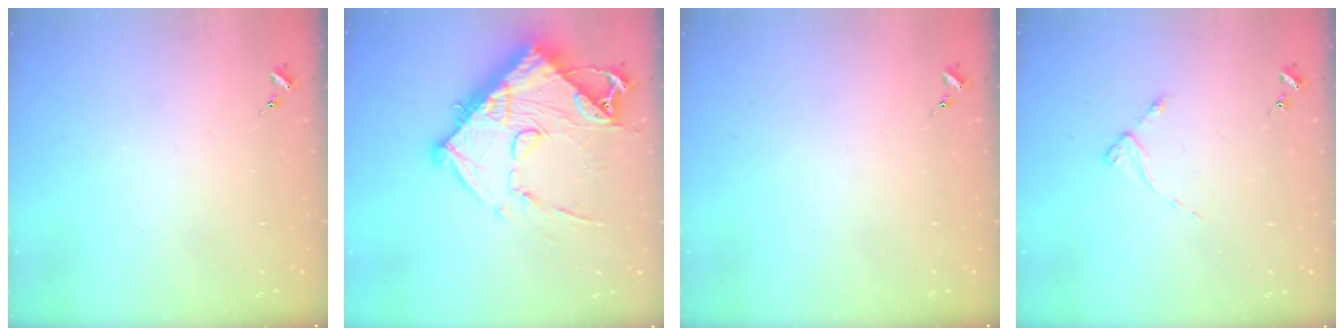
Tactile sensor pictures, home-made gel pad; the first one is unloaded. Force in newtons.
{"total": 17.9, "press": 17.8, "slide": 2.0}
{"total": 0.0}
{"total": 2.8, "press": 2.8, "slide": 0.3}